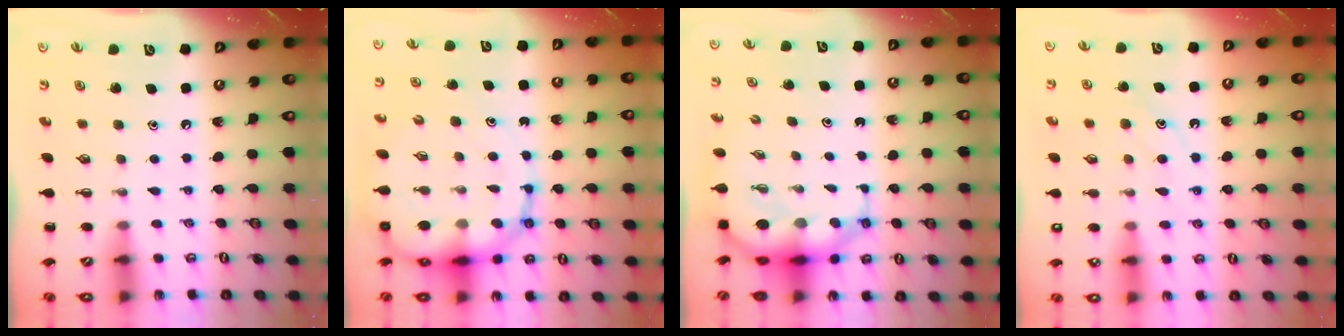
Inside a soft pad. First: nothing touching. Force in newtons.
{"total": 18.0, "press": 17.5, "slide": 4.3}
{"total": 8.4, "press": 8.1, "slide": 2.2}
{"total": 11.8, "press": 11.7, "slide": 1.4}